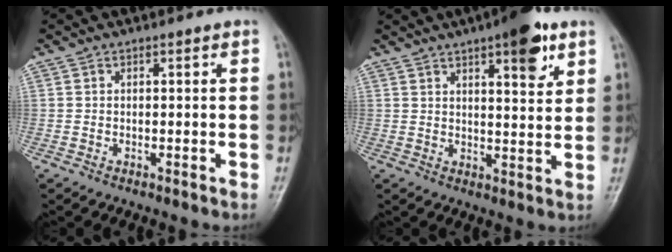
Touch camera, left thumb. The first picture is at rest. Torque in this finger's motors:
{"motor_torque": [1.48, 0.97, 1.17, -0.94, 0.07]}